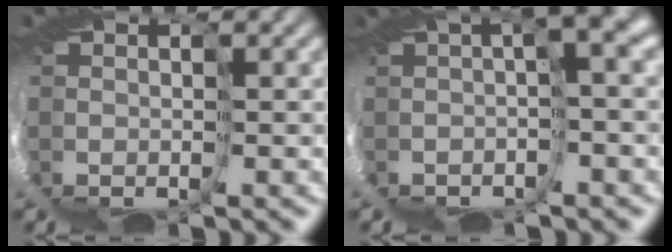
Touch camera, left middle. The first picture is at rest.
{"total": 3.3, "force": [0.4, -2.9, 1.4], "torque": [-0.033, 0.002, 0.003]}